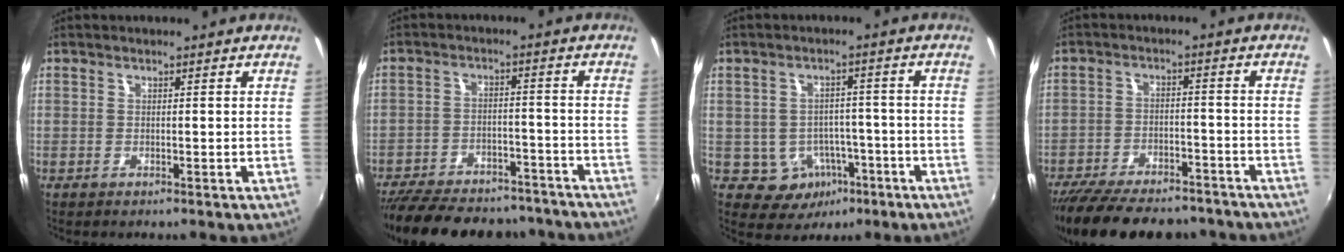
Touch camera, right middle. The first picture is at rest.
{"total": 23.6, "force": [-20.0, 8.4, 9.4], "torque": [-0.201, 0.001, -0.268]}
{"total": 7.3, "force": [-3.2, 6.2, 1.9], "torque": [-0.047, 0.017, -0.022]}
{"total": 19.5, "force": [-16.1, 6.6, 8.8], "torque": [-0.184, -0.021, -0.231]}